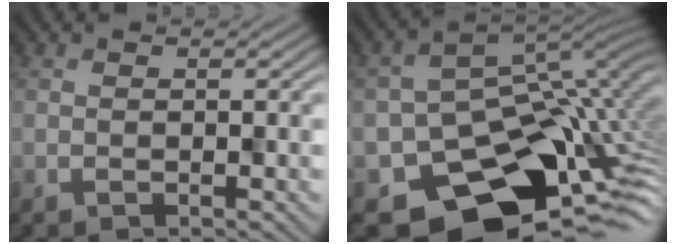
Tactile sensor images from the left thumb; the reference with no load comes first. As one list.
[{"total": 12.4, "force": [-5.1, 9.5, 6.0], "torque": [-0.099, -0.043, -0.070]}]